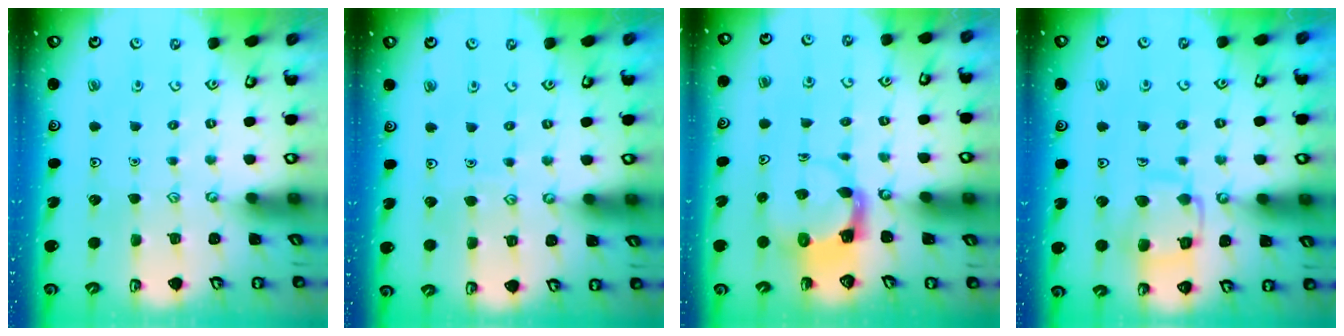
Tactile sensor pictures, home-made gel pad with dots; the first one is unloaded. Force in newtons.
{"total": 3.5, "press": 3.5, "slide": 0.3}
{"total": 3.5, "press": 3.5, "slide": 0.5}
{"total": 12.3, "press": 12.2, "slide": 1.1}